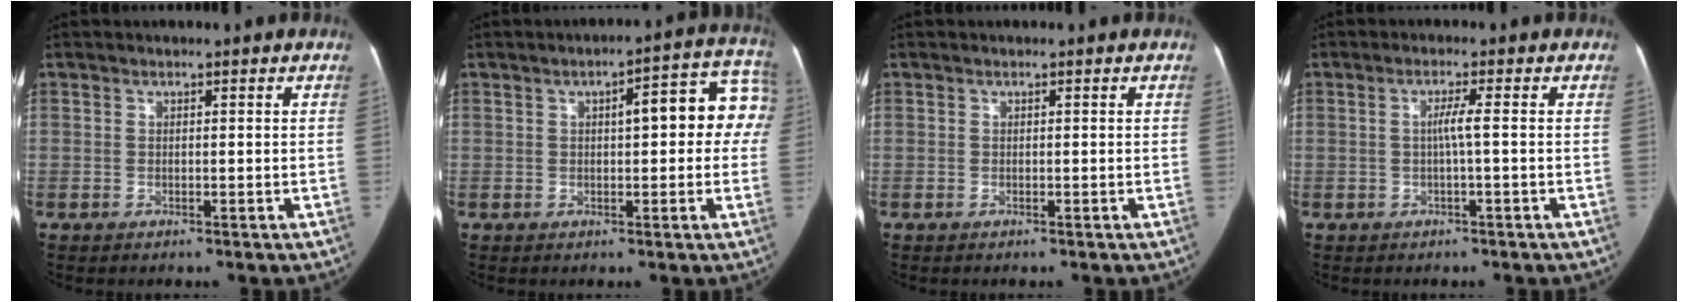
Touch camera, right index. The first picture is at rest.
{"total": 11.3, "force": [2.4, 3.6, 10.4], "torque": [-0.116, 0.047, 0.025]}
{"total": 0.0}
{"total": 2.3, "force": [-0.2, -0.4, 2.3], "torque": [-0.040, 0.002, -0.004]}